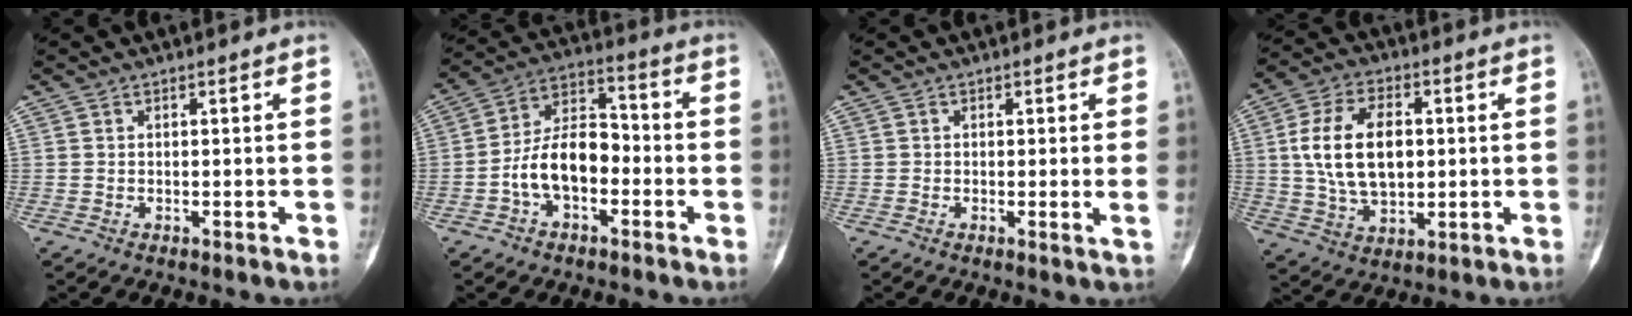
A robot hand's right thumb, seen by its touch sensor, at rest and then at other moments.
{"total": 11.7, "force": [-3.1, 7.1, 8.8], "torque": [-0.142, 0.048, -0.065]}
{"total": 1.3, "force": [0.2, -0.1, 1.3], "torque": [-0.021, -0.003, -0.001]}
{"total": 14.6, "force": [1.6, 9.0, 11.4], "torque": [-0.189, 0.003, 0.031]}